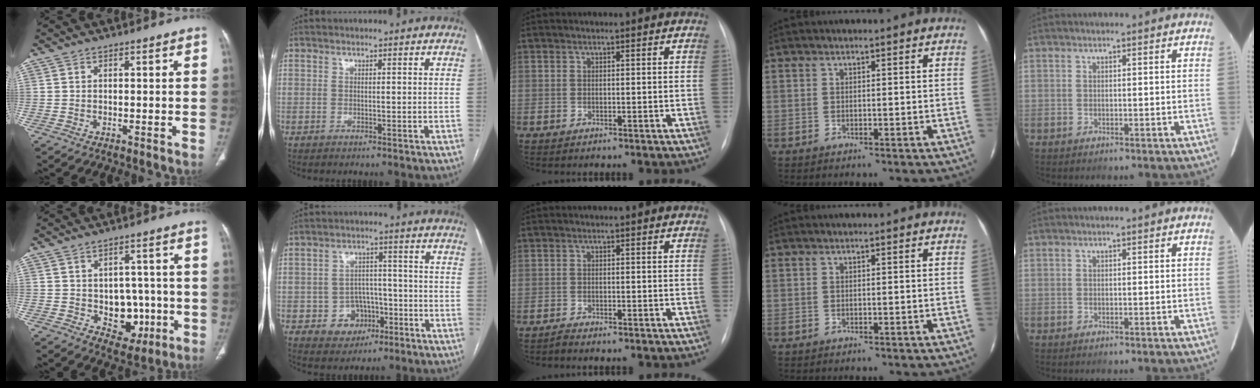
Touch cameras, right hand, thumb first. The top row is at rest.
{"thumb": {"total": 8.9, "force": [-1.7, 6.8, 5.5], "torque": [-0.027, 0.012, -0.009]}, "index": {"total": 6.3, "force": [-2.4, 5.6, 1.6], "torque": [-0.017, 0.016, -0.027]}, "middle": {"total": 1.4, "force": [-1.3, 0.2, 0.6], "torque": [-0.015, -0.002, -0.018]}}